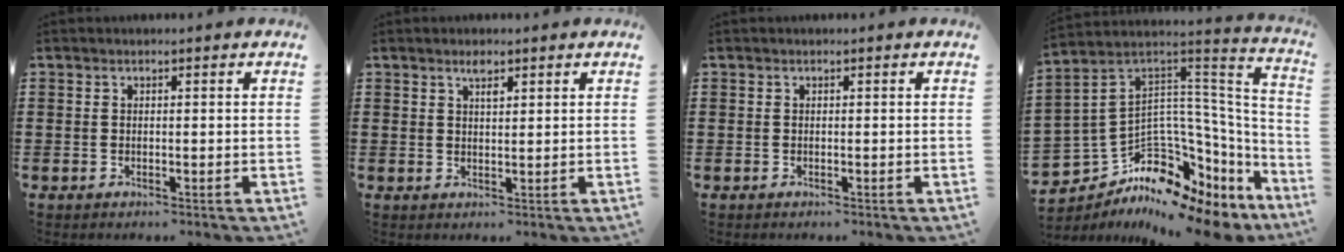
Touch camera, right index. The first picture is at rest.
{"total": 2.1, "force": [1.4, 0.5, 1.4], "torque": [-0.024, -0.001, 0.022]}
{"total": 0.0}
{"total": 7.2, "force": [-4.0, 4.8, 3.5], "torque": [-0.107, -0.037, -0.081]}